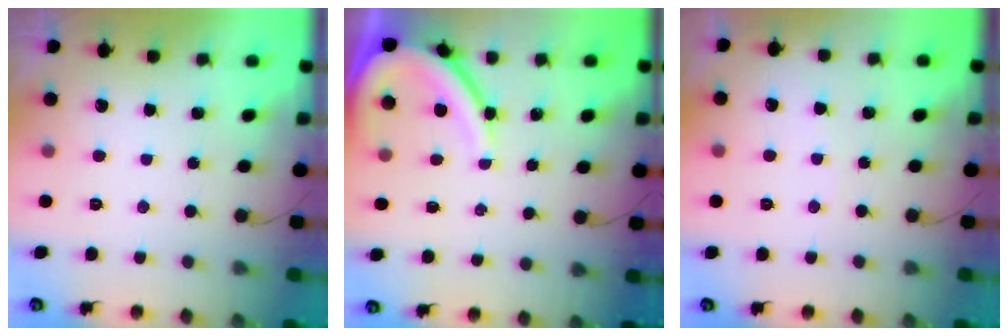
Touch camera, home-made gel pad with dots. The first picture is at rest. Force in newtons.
{"total": 8.9, "press": 8.8, "slide": 0.8}
{"total": 2.9, "press": 2.9, "slide": 0.4}